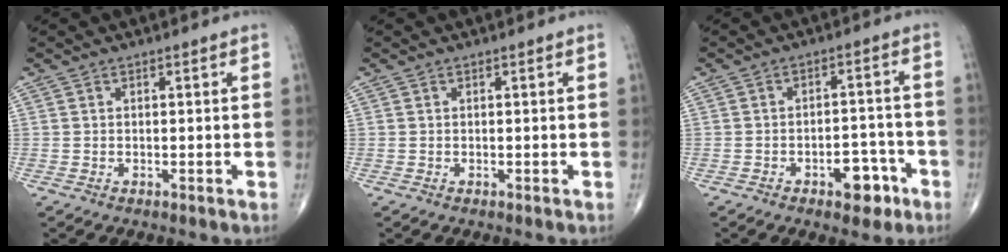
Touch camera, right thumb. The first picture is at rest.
{"total": 0.0}
{"total": 6.7, "force": [-3.6, 3.7, 4.4], "torque": [-0.036, 0.033, -0.048]}